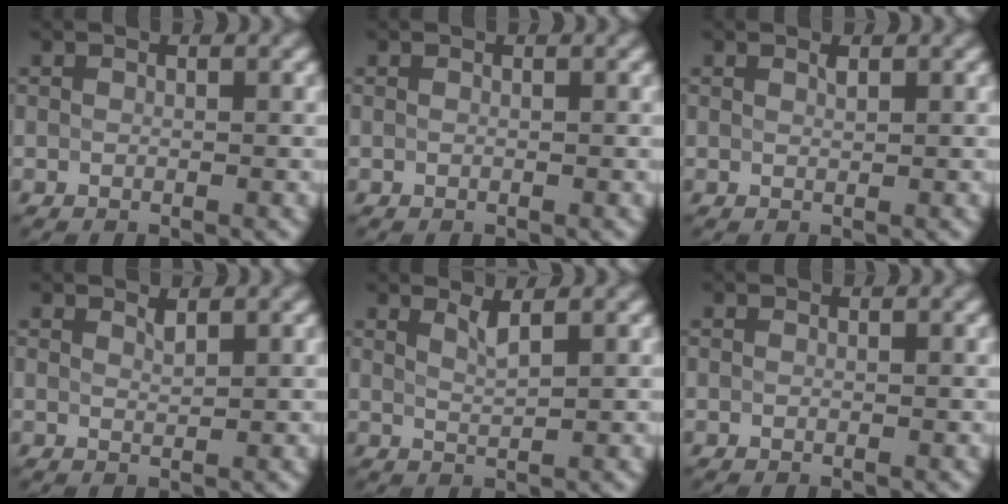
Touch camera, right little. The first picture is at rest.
{"total": 0.0}
{"total": 0.6, "force": [0.4, 0.1, 0.4], "torque": [-0.005, -0.001, 0.009]}
{"total": 0.9, "force": [0.8, 0.2, 0.5], "torque": [-0.009, -0.003, 0.015]}
{"total": 1.7, "force": [1.1, 0.5, 1.3], "torque": [-0.019, -0.001, 0.019]}
{"total": 0.0}